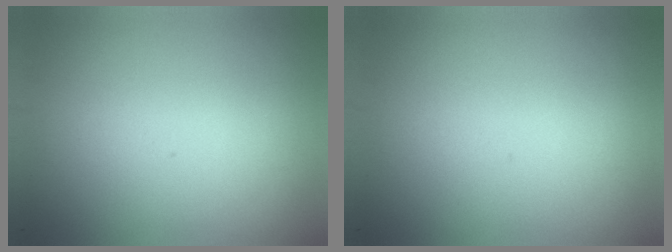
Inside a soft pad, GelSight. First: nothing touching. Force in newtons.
{"total": 0.0}